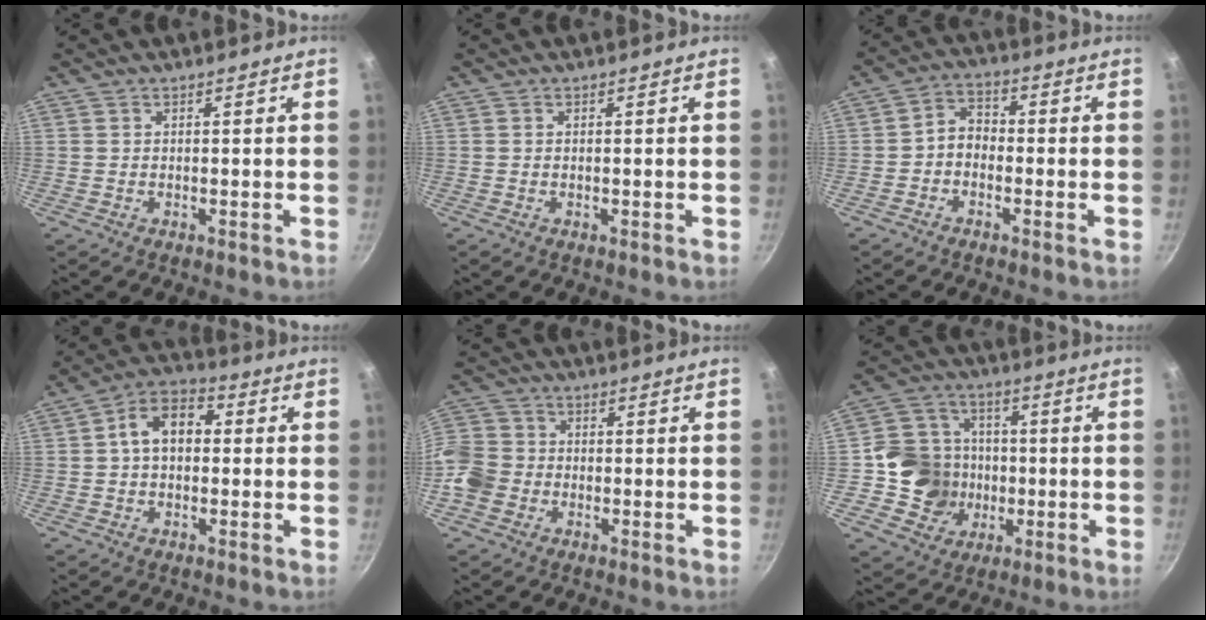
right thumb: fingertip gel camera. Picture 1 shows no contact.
{"total": 0.0}
{"total": 4.4, "force": [-1.4, 3.3, 2.6], "torque": [-0.032, 0.026, -0.037]}
{"total": 9.4, "force": [0.7, 6.4, 6.8], "torque": [-0.079, 0.031, -0.003]}
{"total": 9.5, "force": [-2.8, 8.1, 4.2], "torque": [-0.070, 0.029, -0.072]}
{"total": 13.0, "force": [-1.7, 12.1, 4.7], "torque": [-0.051, 0.025, -0.034]}